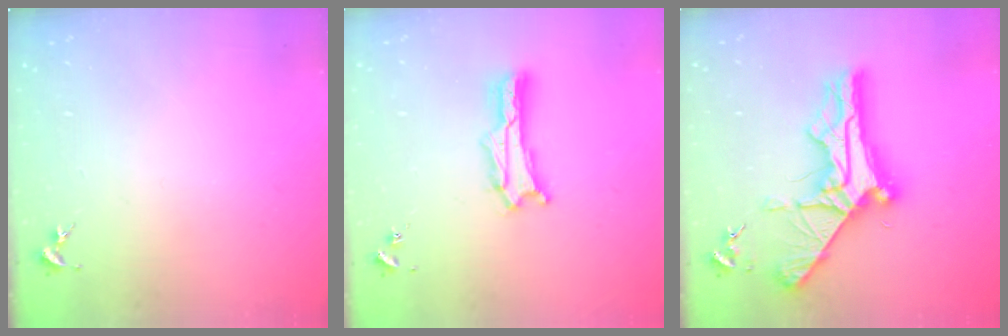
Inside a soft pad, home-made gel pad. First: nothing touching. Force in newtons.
{"total": 1.6, "press": 1.5, "slide": 0.3}
{"total": 10.3, "press": 10.3, "slide": 1.1}